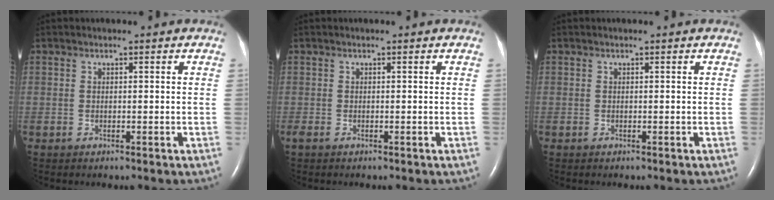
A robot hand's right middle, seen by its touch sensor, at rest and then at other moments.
{"total": 0.5, "force": [-0.3, 0.2, 0.4], "torque": [-0.014, -0.003, -0.006]}
{"total": 0.0}